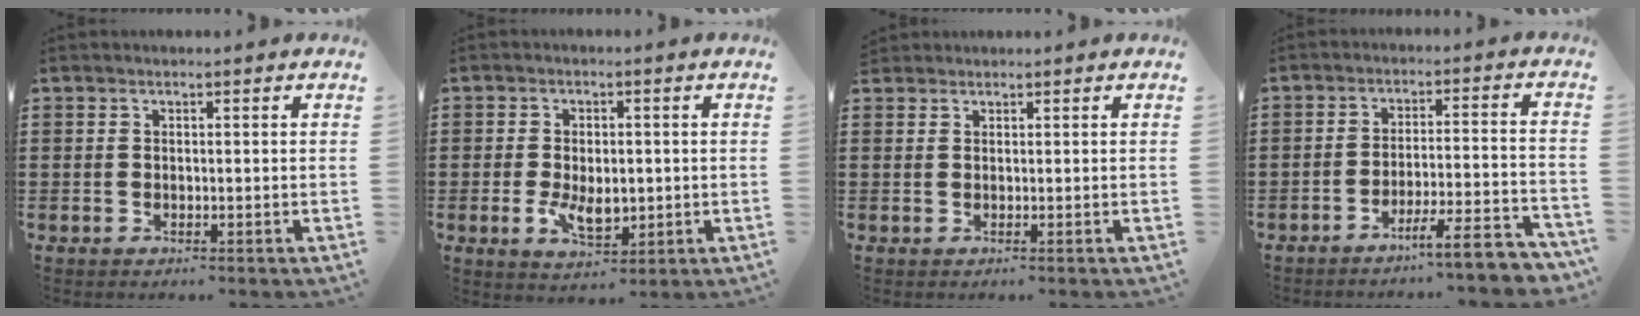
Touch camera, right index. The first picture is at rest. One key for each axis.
{"total": 5.5, "fx": -0.8, "fy": 3.2, "fz": 4.4, "tx": -0.085, "ty": -0.002, "tz": -0.017}
{"total": 0.7, "fx": 0.6, "fy": 0.2, "fz": -0.1, "tx": 0.001, "ty": 0.002, "tz": 0.012}
{"total": 7.1, "fx": -5.8, "fy": 0.3, "fz": 4.0, "tx": -0.060, "ty": 0.000, "tz": -0.106}